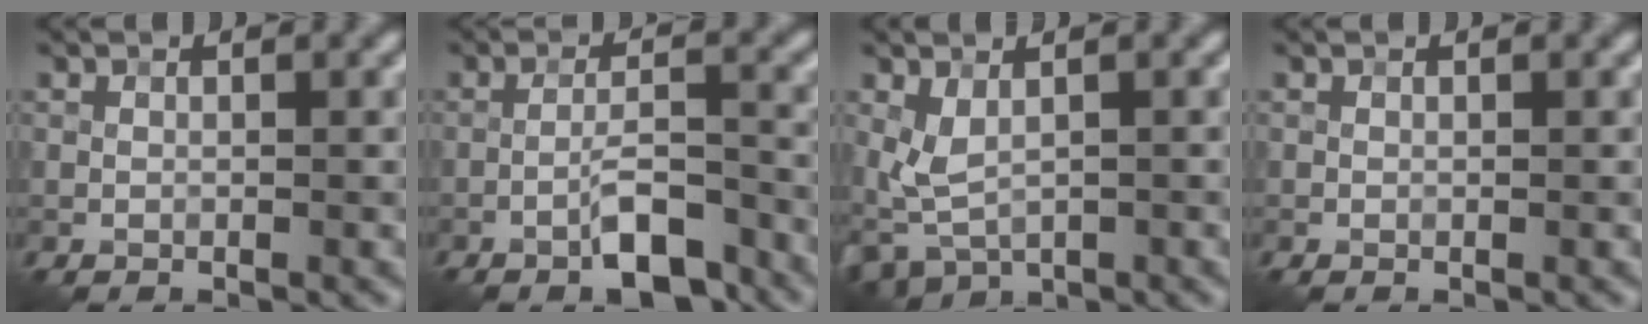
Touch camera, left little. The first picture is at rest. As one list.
[{"total": 4.9, "force": [-3.0, 1.3, 3.6], "torque": [-0.063, 0.008, -0.055]}, {"total": 3.0, "force": [0.2, 1.6, 2.5], "torque": [-0.062, -0.007, 0.008]}, {"total": 0.0}]